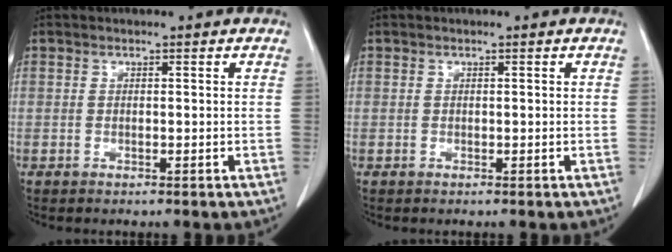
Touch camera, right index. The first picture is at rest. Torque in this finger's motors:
{"motor_torque": [-0.07, 0.03, -0.02, -0.01]}